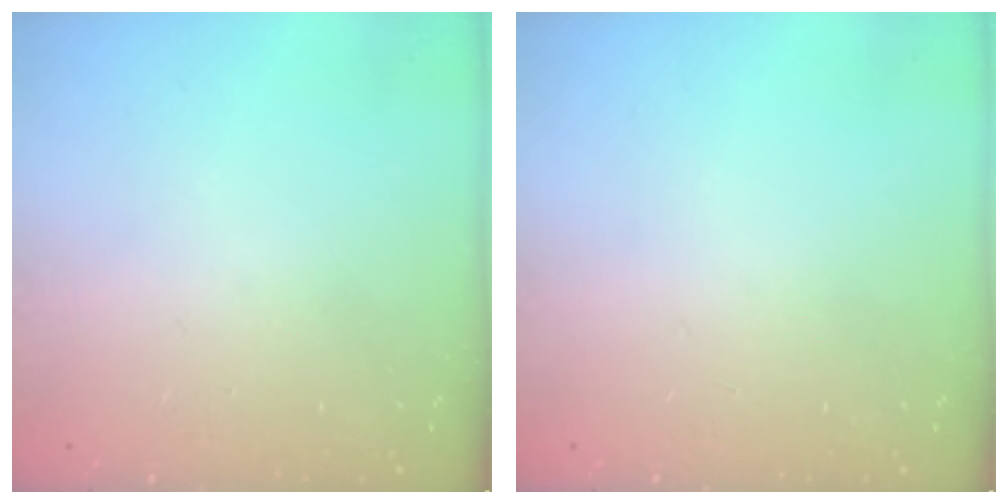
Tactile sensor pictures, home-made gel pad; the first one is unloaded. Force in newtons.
{"total": 0.0}